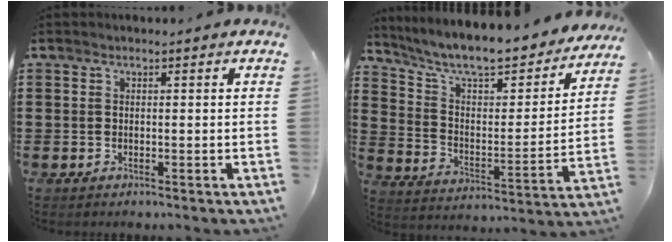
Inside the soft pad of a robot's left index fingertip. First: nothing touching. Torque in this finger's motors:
{"motor_torque": [1.93, -0.21, 0.45, 0.21]}